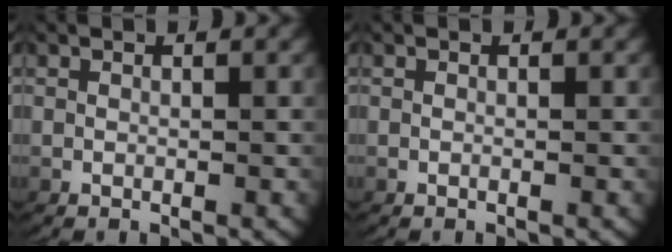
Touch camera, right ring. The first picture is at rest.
{"total": 0.0}